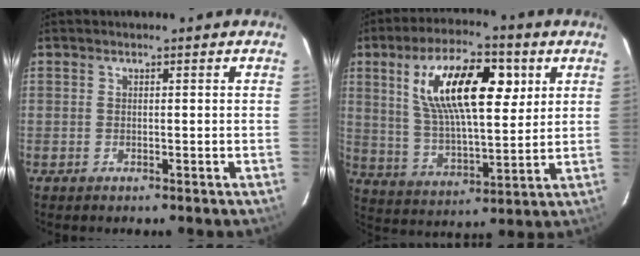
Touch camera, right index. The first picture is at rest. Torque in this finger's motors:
{"motor_torque": [0.82, 0.14, 1.06, 0.21]}